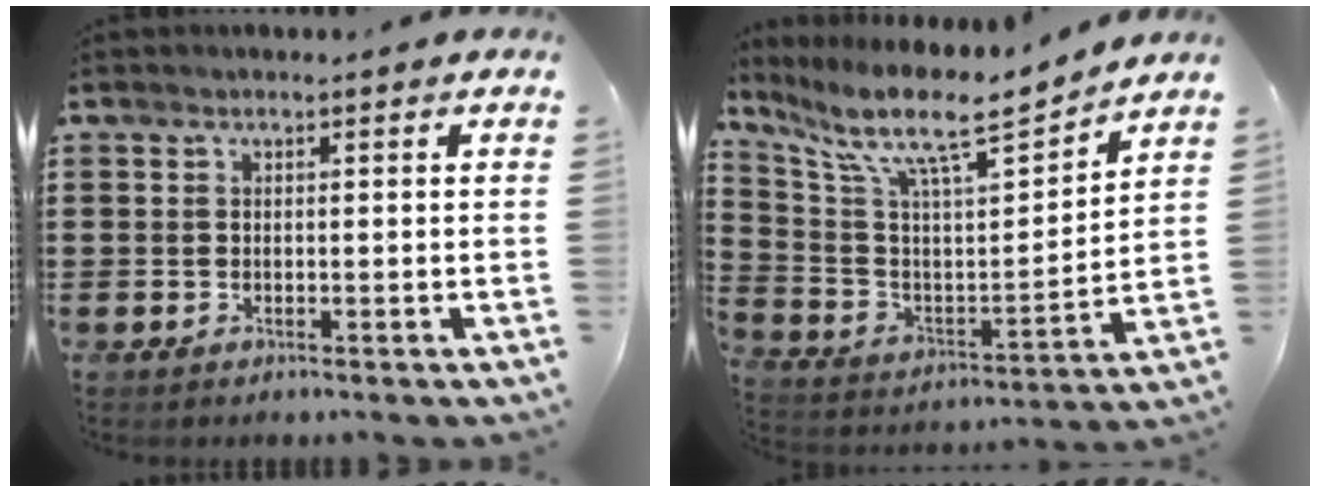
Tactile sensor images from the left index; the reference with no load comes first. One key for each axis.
{"total": 10.8, "fx": 8.3, "fy": 2.0, "fz": 6.6, "tx": -0.154, "ty": -0.054, "tz": 0.133}